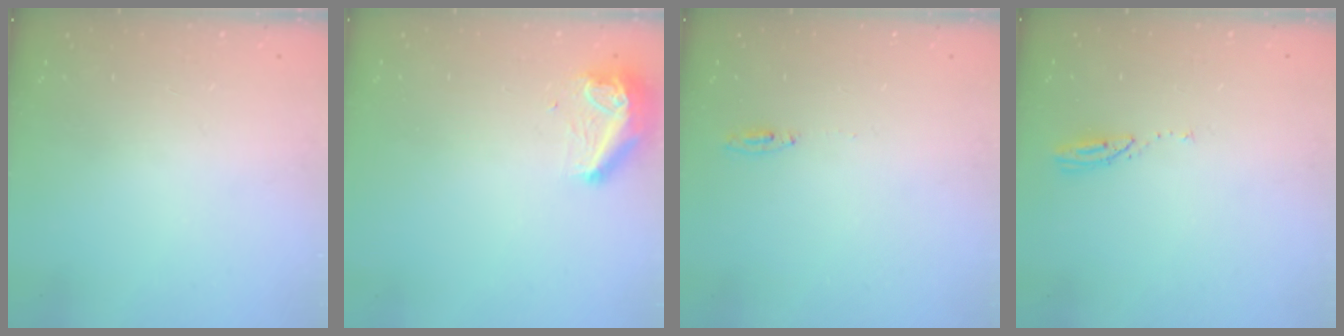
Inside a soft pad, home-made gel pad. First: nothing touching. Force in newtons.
{"total": 9.3, "press": 9.3, "slide": 0.7}
{"total": 4.7, "press": 4.4, "slide": 1.5}
{"total": 2.9, "press": 2.9, "slide": 0.3}